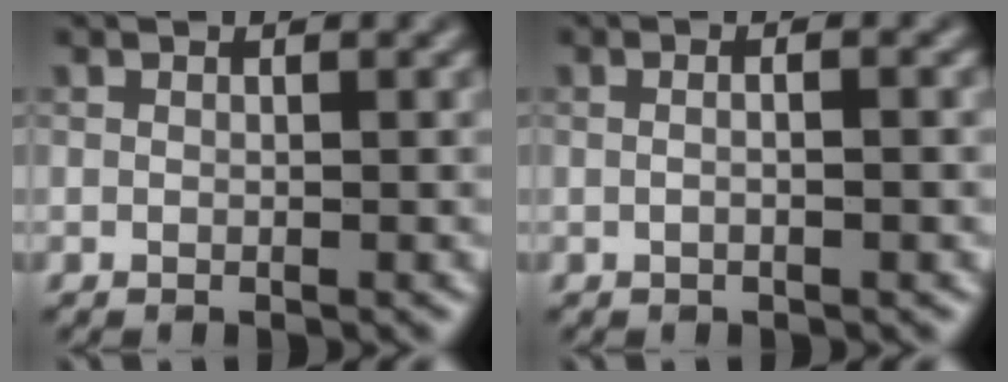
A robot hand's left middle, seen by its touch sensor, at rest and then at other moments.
{"total": 3.6, "force": [1.1, 1.8, 2.9], "torque": [-0.012, 0.022, -0.018]}